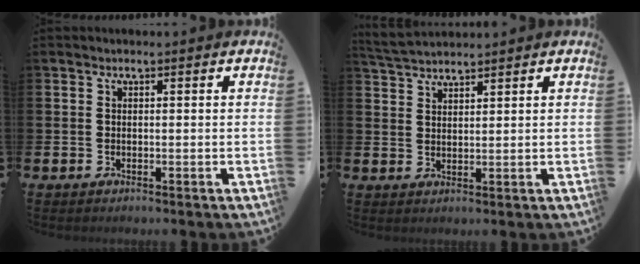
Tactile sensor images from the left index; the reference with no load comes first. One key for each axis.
{"total": 3.3, "fx": 3.3, "fy": 0.5, "fz": 0.3, "tx": -0.020, "ty": -0.010, "tz": 0.063}